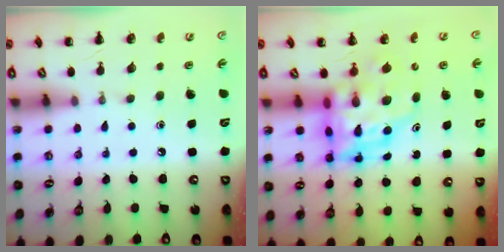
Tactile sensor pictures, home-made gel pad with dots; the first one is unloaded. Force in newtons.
{"total": 9.1, "press": 8.7, "slide": 2.8}